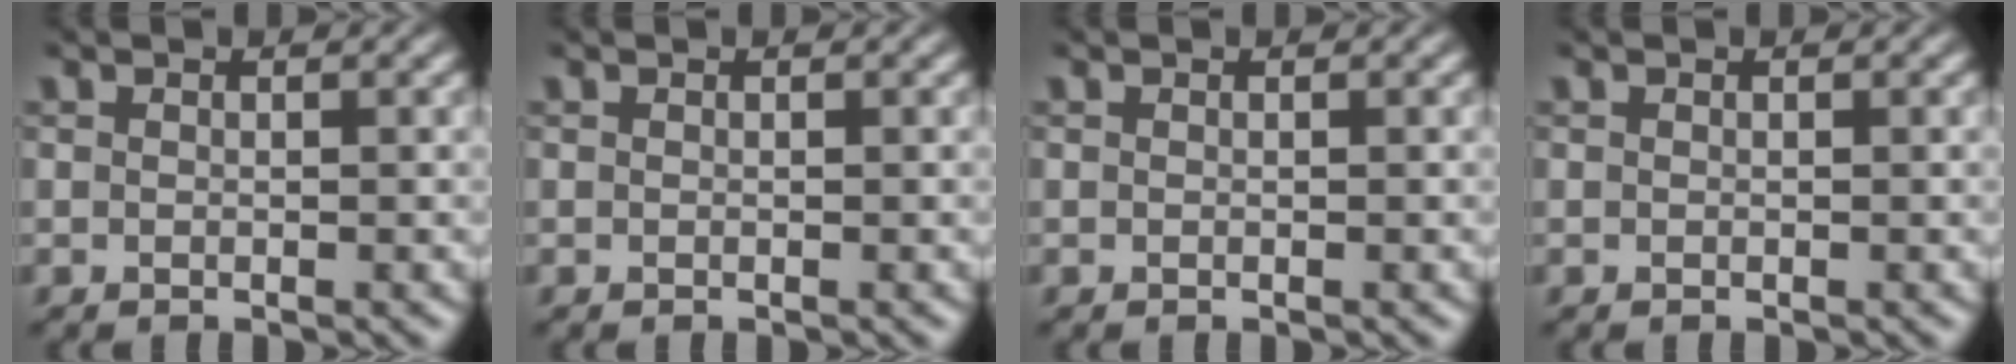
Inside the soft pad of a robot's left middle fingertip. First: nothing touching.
{"total": 0.0}
{"total": 0.0}
{"total": 0.0}